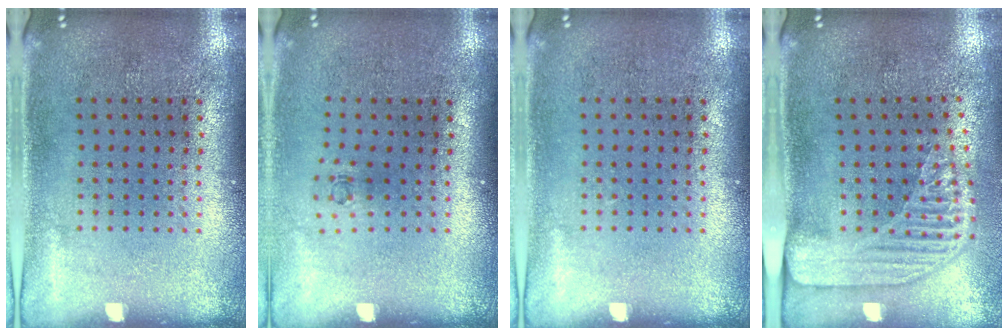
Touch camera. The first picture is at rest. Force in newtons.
{"total": 0.7, "press": 0.3, "slide": 0.6}
{"total": 0.0}
{"total": 2.2, "press": 1.8, "slide": 1.3}